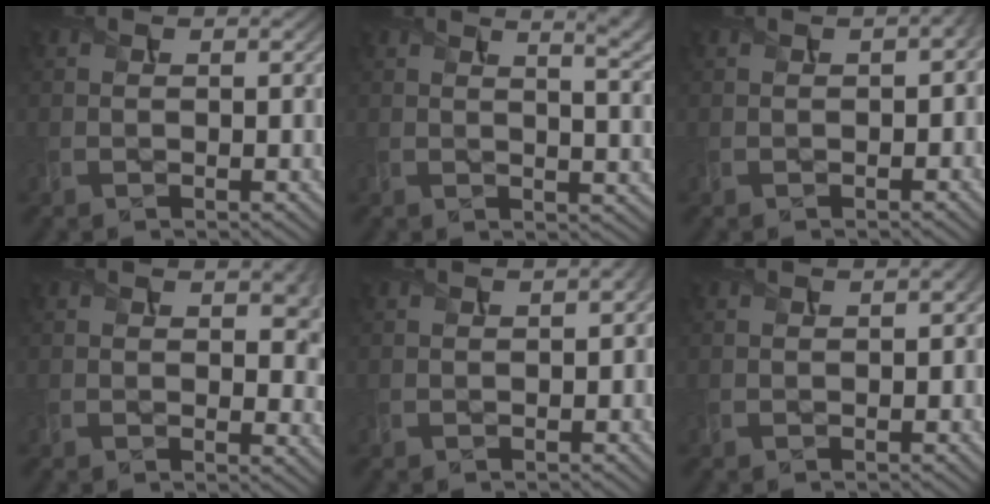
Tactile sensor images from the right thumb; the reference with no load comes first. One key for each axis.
{"total": 10.2, "fx": 5.2, "fy": 3.8, "fz": 7.9, "tx": -0.093, "ty": 0.037, "tz": 0.057}
{"total": 3.1, "fx": -0.3, "fy": 1.7, "fz": 2.6, "tx": -0.036, "ty": -0.004, "tz": 0.001}
{"total": 6.2, "fx": 1.8, "fy": 3.5, "fz": 4.8, "tx": -0.072, "ty": -0.005, "tz": 0.030}
{"total": 2.1, "fx": 0.0, "fy": 1.0, "fz": 1.8, "tx": -0.033, "ty": -0.002, "tz": 0.002}
{"total": 1.3, "fx": 0.1, "fy": 0.7, "fz": 1.1, "tx": -0.023, "ty": -0.001, "tz": 0.003}